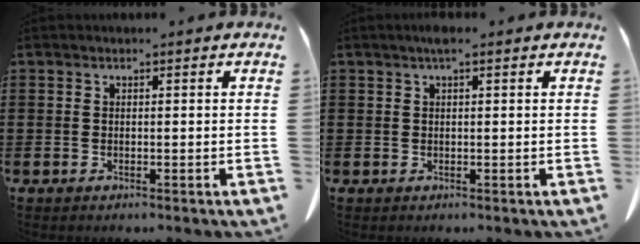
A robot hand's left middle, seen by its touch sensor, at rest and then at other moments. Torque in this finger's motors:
{"motor_torque": [0.01, 0.01, 0.02, 0.03]}